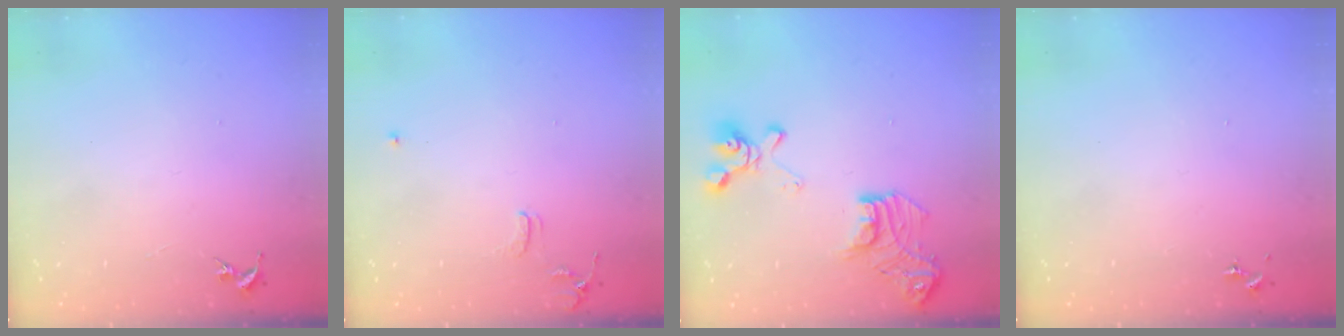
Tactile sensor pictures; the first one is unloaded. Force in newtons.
{"total": 6.4, "press": 6.3, "slide": 0.8}
{"total": 18.7, "press": 18.6, "slide": 1.6}
{"total": 0.0}